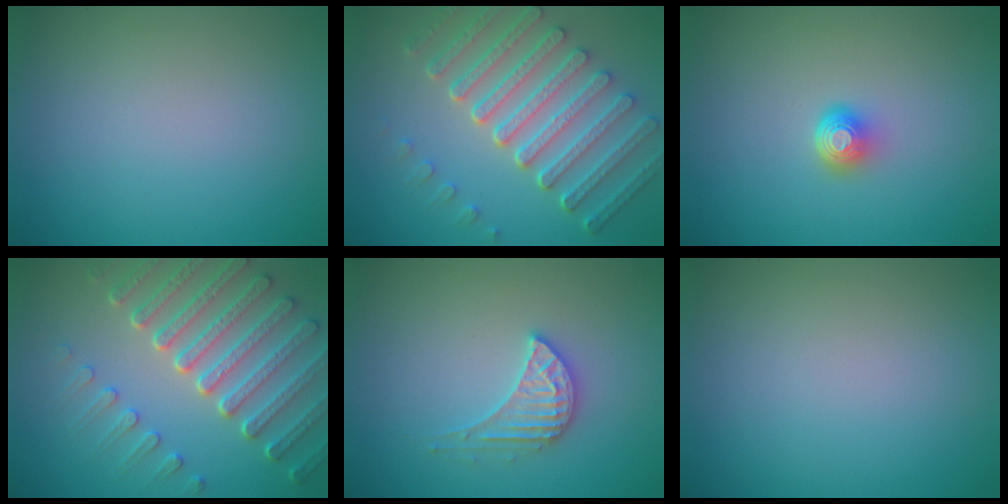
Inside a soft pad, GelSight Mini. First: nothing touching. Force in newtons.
{"total": 7.5, "press": 5.7, "slide": 4.9}
{"total": 2.0, "press": 1.4, "slide": 1.4}
{"total": 7.5, "press": 5.5, "slide": 5.0}
{"total": 3.0, "press": 2.9, "slide": 0.4}
{"total": 0.0}